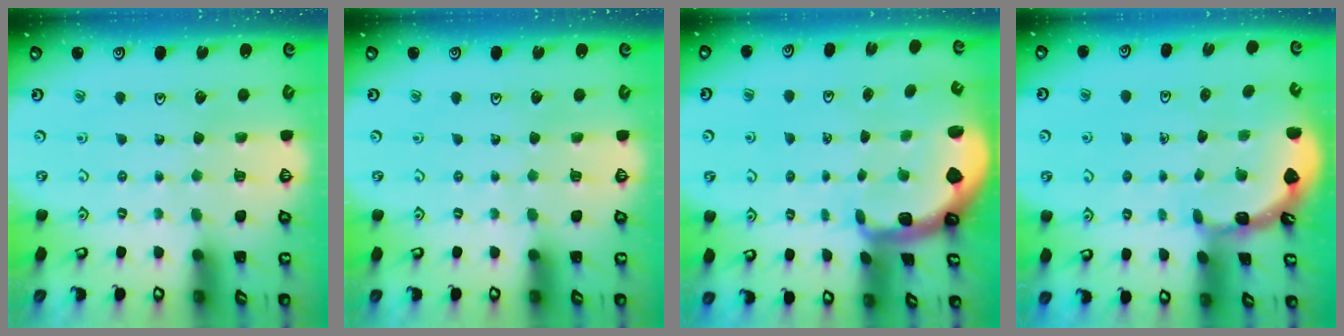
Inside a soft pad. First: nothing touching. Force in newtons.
{"total": 0.0}
{"total": 1.9, "press": 1.9, "slide": 0.4}
{"total": 1.8, "press": 1.8, "slide": 0.1}